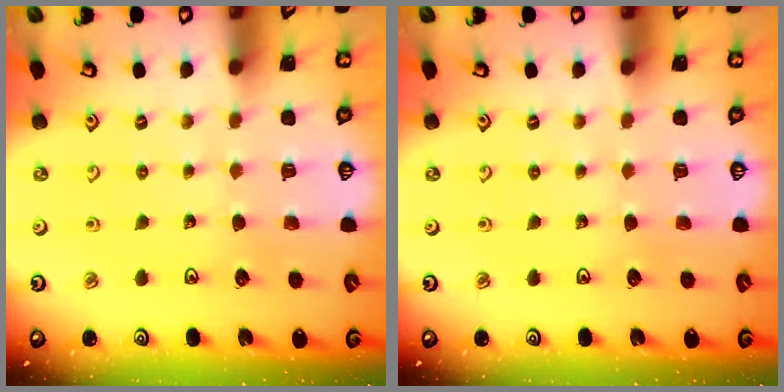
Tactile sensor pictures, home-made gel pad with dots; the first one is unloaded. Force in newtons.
{"total": 0.0}